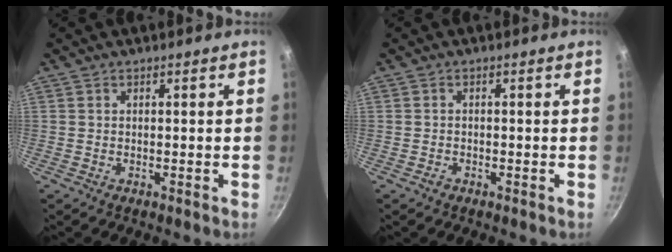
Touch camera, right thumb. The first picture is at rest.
{"total": 0.7, "force": [-0.5, 0.4, 0.1], "torque": [-0.003, 0.002, -0.012]}